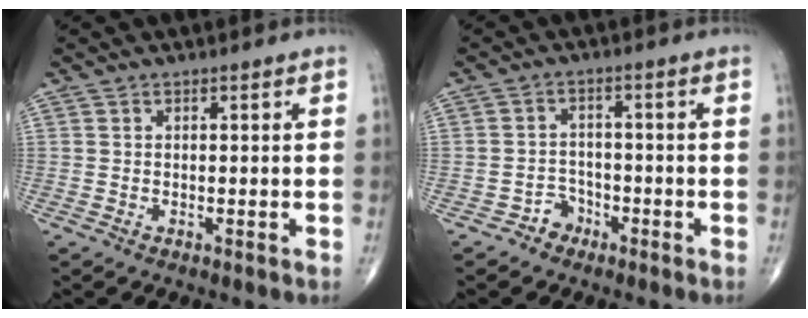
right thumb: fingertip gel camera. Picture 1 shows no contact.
{"total": 3.2, "force": [-2.1, 2.4, 0.2], "torque": [0.011, 0.021, -0.041]}